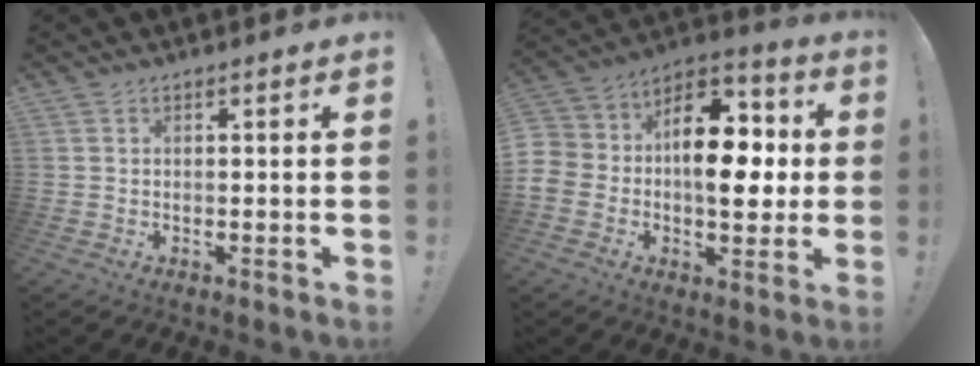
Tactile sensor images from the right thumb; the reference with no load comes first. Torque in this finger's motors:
{"motor_torque": [1.98, 1.96, 0.97, 0.09, 0.36]}